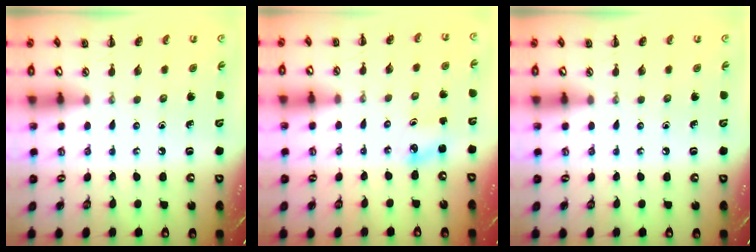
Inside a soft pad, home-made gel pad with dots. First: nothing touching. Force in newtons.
{"total": 2.6, "press": 2.6, "slide": 0.4}
{"total": 0.0}